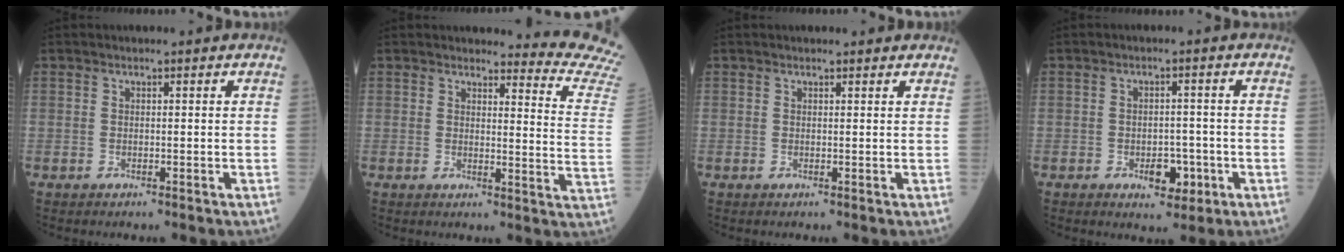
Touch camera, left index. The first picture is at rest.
{"total": 11.7, "force": [11.6, -1.4, -0.3], "torque": [0.012, -0.146, 0.100]}
{"total": 2.1, "force": [1.9, 0.7, 0.5], "torque": [-0.008, 0.013, 0.015]}
{"total": 4.3, "force": [-1.8, 2.4, 3.0], "torque": [-0.035, 0.005, -0.019]}